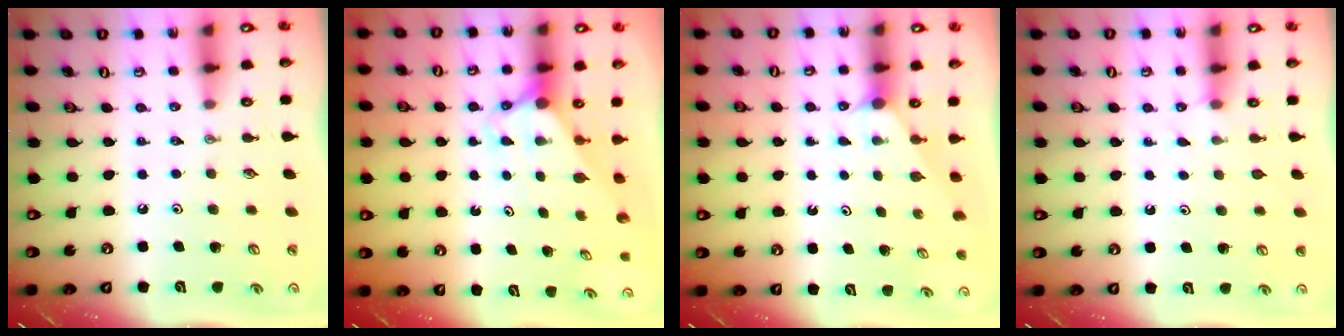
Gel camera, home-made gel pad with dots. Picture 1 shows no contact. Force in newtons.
{"total": 2.8, "press": 2.8, "slide": 0.0}
{"total": 0.6, "press": 0.6, "slide": 0.1}
{"total": 2.1, "press": 2.1, "slide": 0.3}